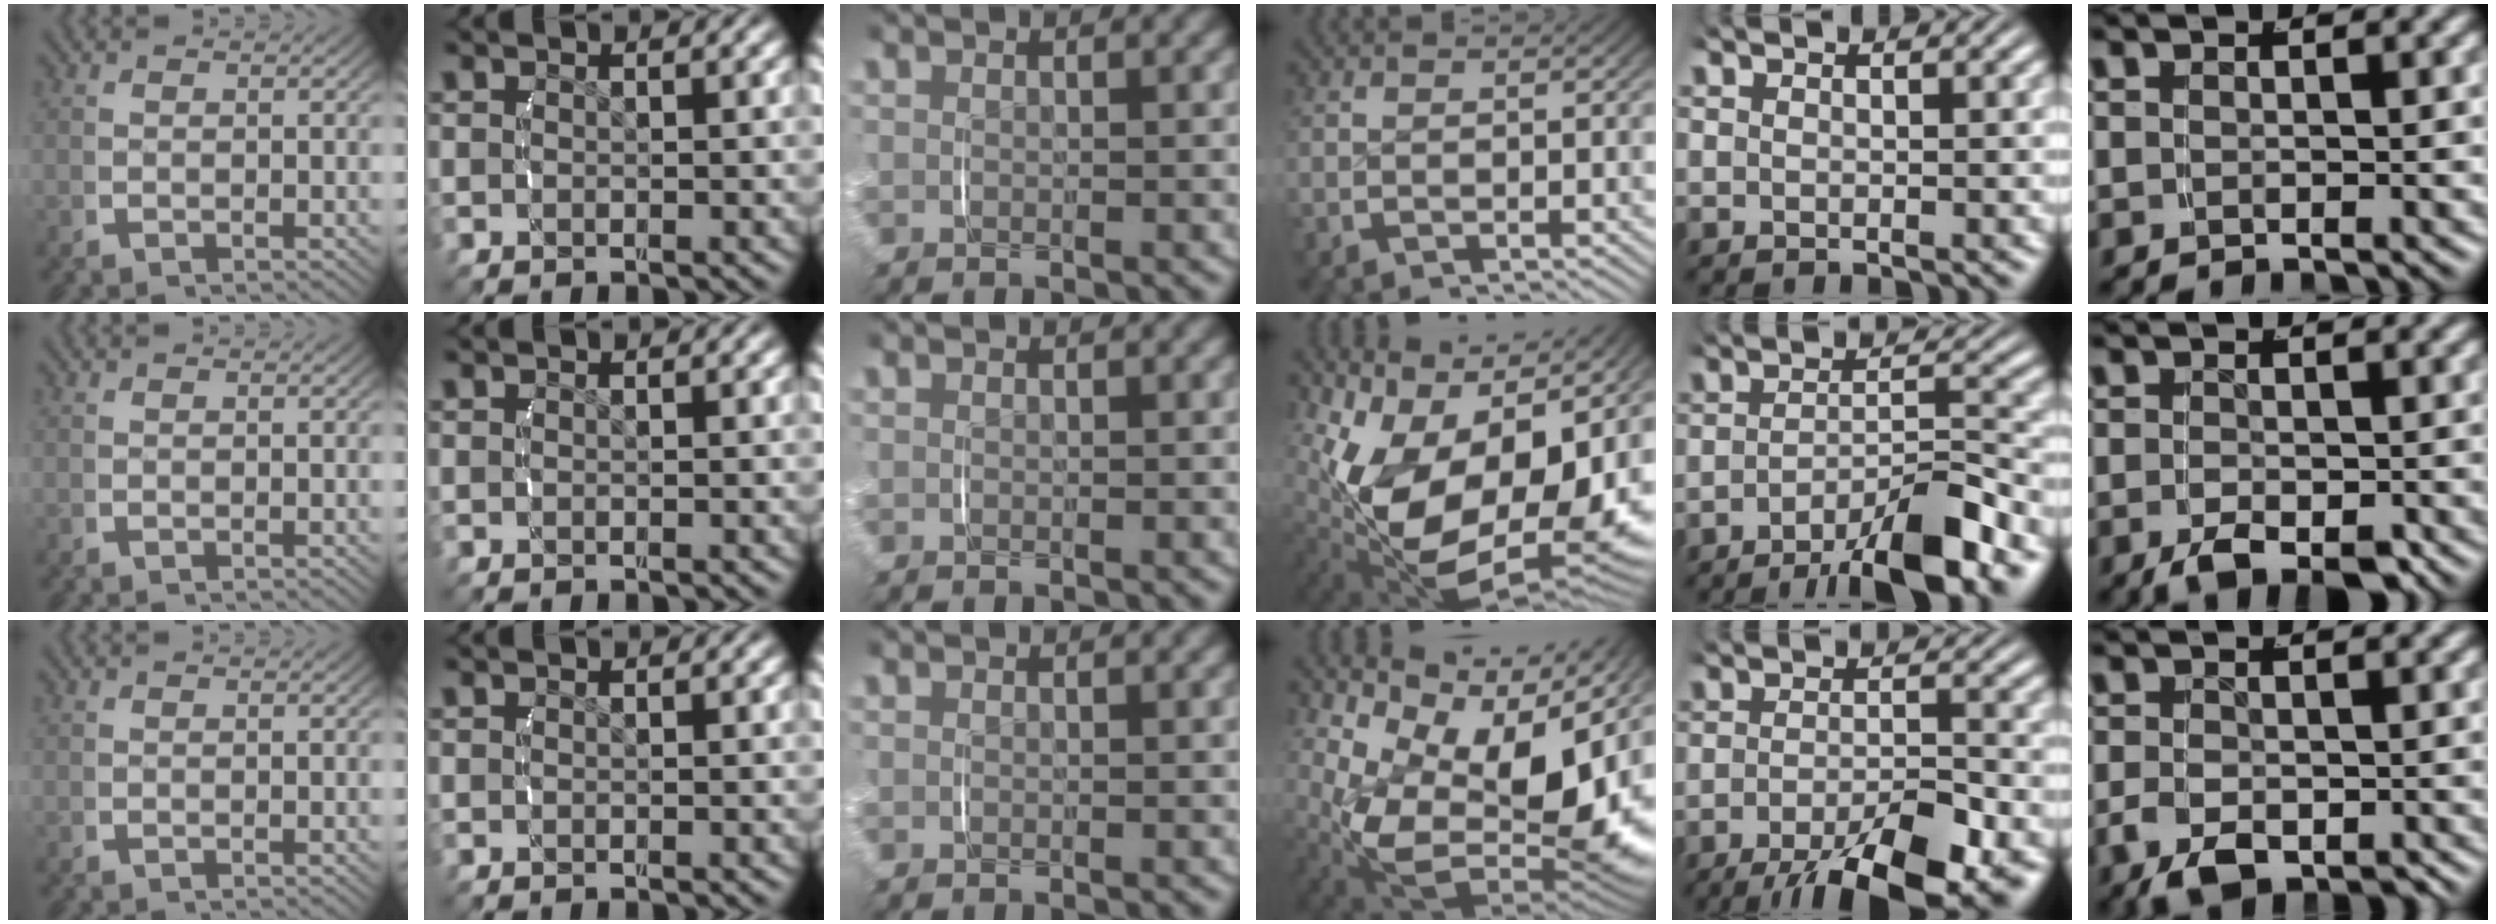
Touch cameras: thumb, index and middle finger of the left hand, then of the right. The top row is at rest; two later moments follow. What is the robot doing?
{"motion": "lift_and_place", "object": "ethernet cable"}